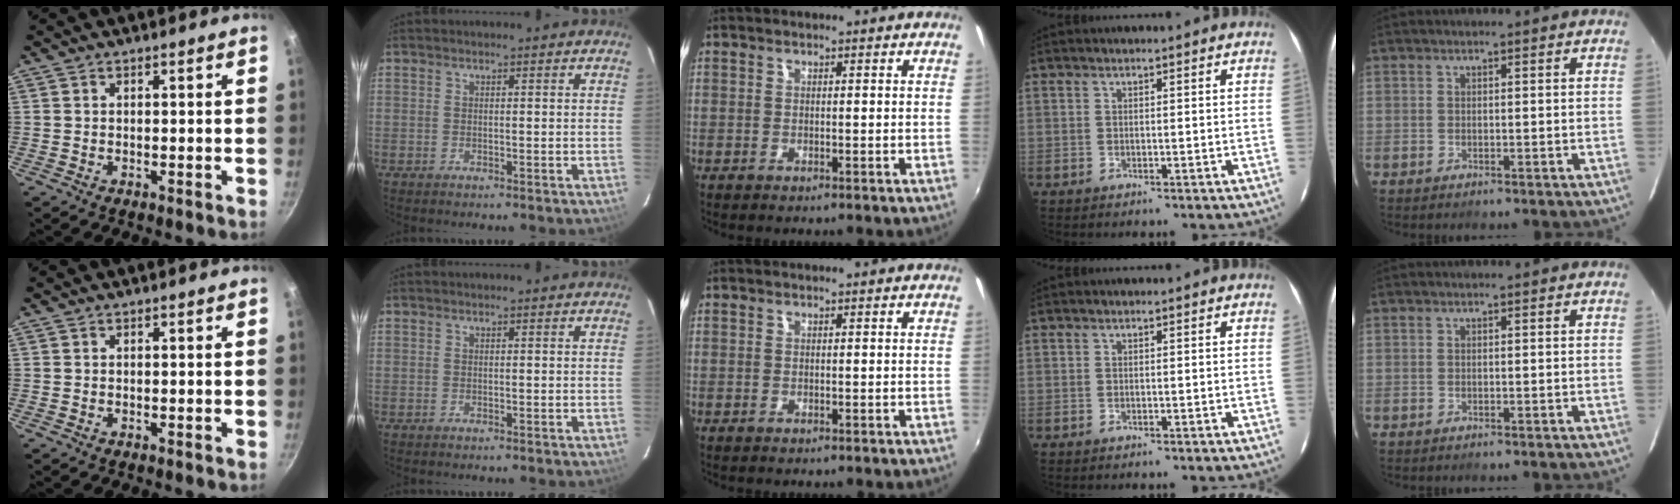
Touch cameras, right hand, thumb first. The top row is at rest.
{}